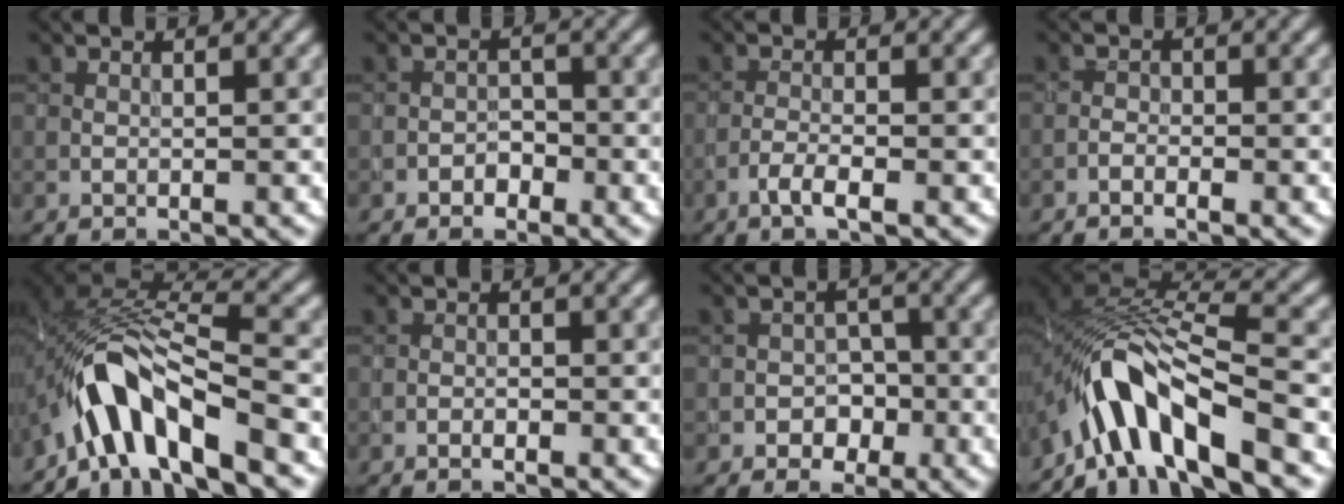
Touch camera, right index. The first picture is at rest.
{"total": 1.4, "force": [-0.9, 0.9, 0.5], "torque": [-0.004, 0.006, -0.016]}
{"total": 2.0, "force": [-1.2, 0.3, 1.6], "torque": [-0.033, 0.004, -0.028]}
{"total": 1.1, "force": [-0.8, 0.3, 0.6], "torque": [-0.005, 0.006, -0.021]}
{"total": 8.7, "force": [-5.3, 3.1, 6.1], "torque": [-0.096, 0.009, -0.104]}
{"total": 0.6, "force": [-0.4, 0.2, 0.4], "torque": [-0.007, 0.000, -0.008]}
{"total": 2.6, "force": [-1.3, 2.1, 0.8], "torque": [0.007, 0.011, -0.027]}
{"total": 9.6, "force": [-5.8, 3.3, 6.9], "torque": [-0.110, 0.012, -0.113]}